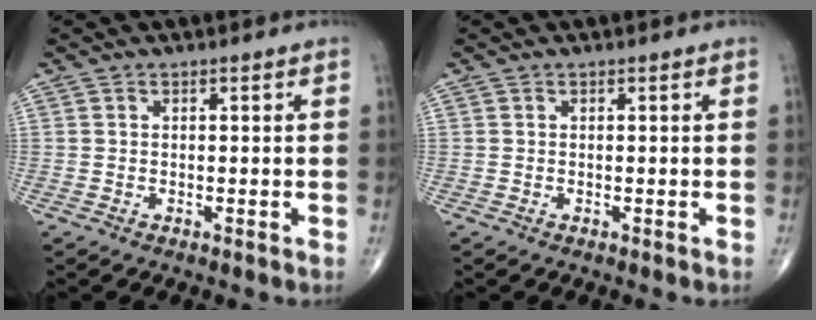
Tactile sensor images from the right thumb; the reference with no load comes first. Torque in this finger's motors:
{"motor_torque": [-0.01, 0.01, -0.05, -0.04, 0.00]}